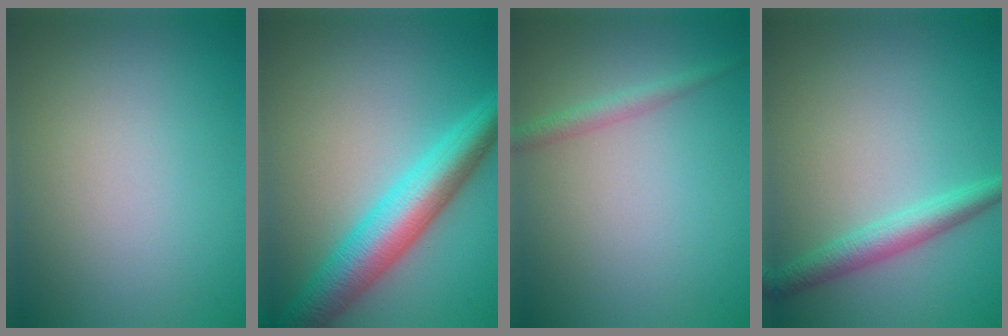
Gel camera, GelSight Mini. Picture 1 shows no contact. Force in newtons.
{"total": 7.0, "press": 7.0, "slide": 0.1}
{"total": 1.6, "press": 1.5, "slide": 0.2}
{"total": 2.8, "press": 2.8, "slide": 0.1}